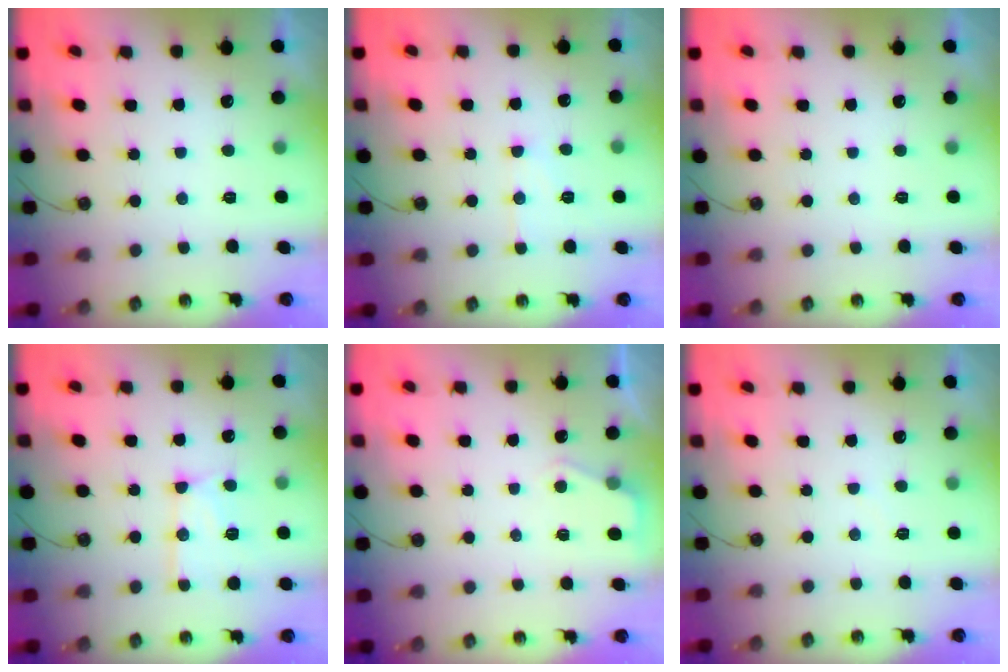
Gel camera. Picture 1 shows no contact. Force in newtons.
{"total": 7.9, "press": 7.9, "slide": 0.7}
{"total": 0.0}
{"total": 13.2, "press": 13.1, "slide": 1.3}
{"total": 2.7, "press": 2.7, "slide": 0.4}
{"total": 3.3, "press": 3.3, "slide": 0.5}